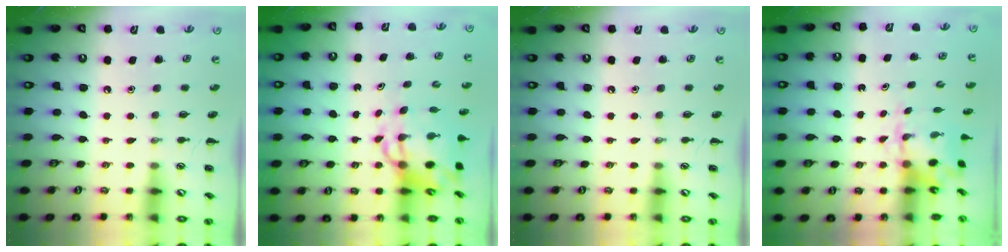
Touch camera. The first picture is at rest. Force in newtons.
{"total": 7.9, "press": 7.6, "slide": 2.2}
{"total": 0.0}
{"total": 3.4, "press": 3.4, "slide": 0.5}